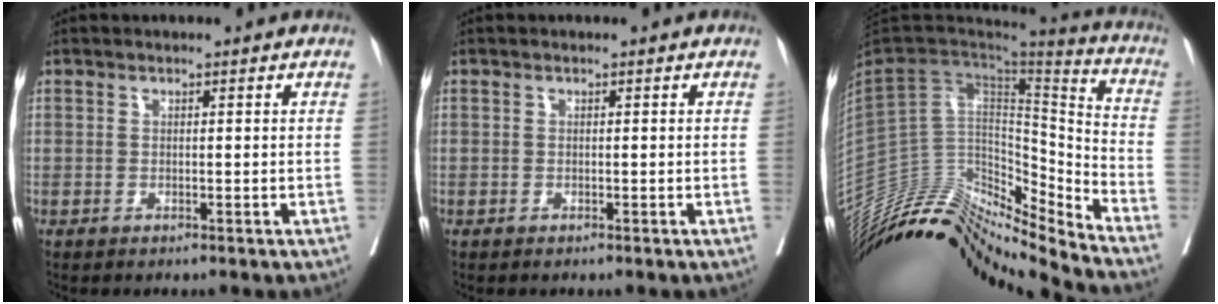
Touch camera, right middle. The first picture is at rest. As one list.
[{"total": 0.0}, {"total": 22.4, "force": [-20.5, 3.9, 8.1], "torque": [-0.154, 0.037, -0.341]}]